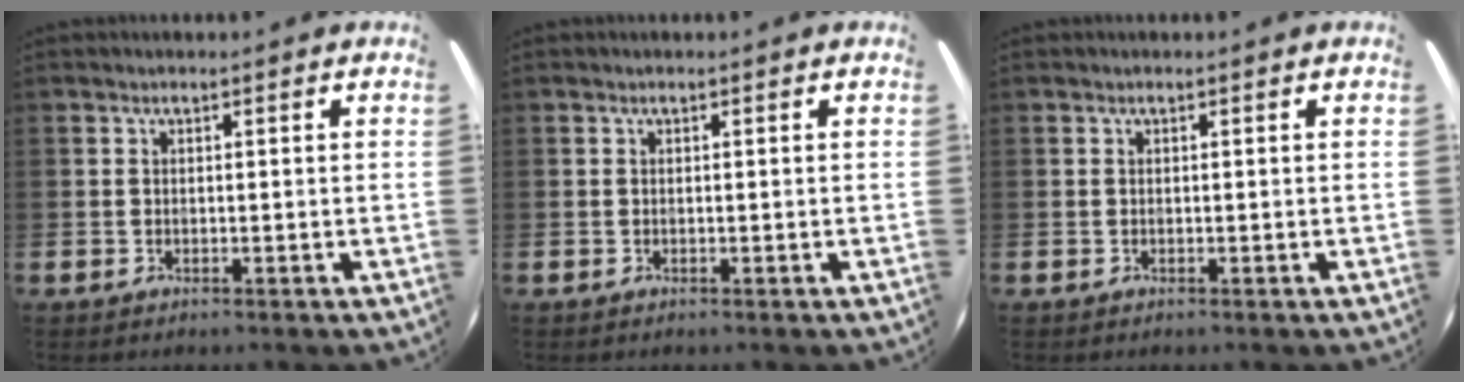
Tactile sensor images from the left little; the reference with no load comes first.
{"total": 0.0}
{"total": 0.0}